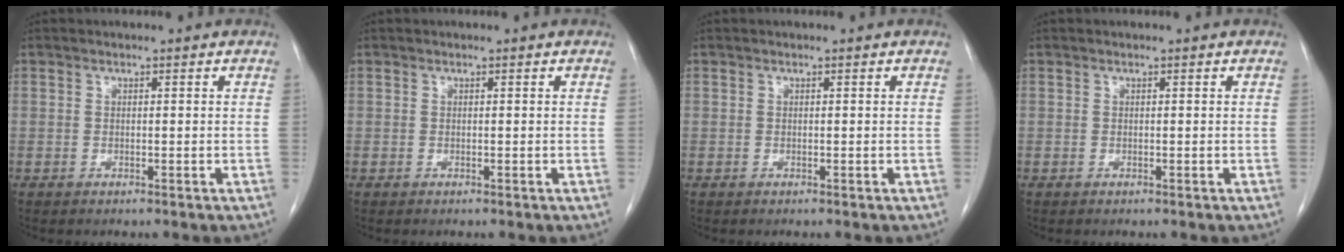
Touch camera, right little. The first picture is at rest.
{"total": 0.0}
{"total": 0.0}
{"total": 0.0}